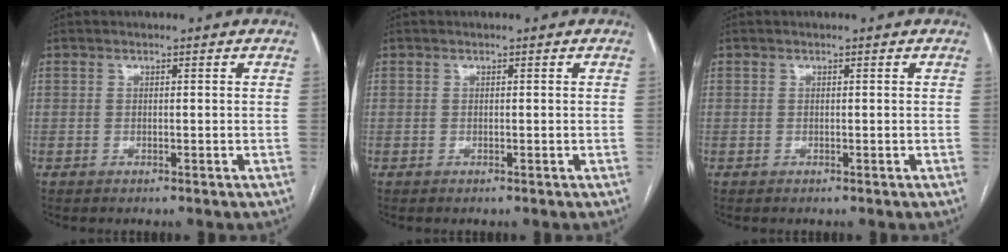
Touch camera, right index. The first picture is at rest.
{"total": 0.0}
{"total": 0.0}